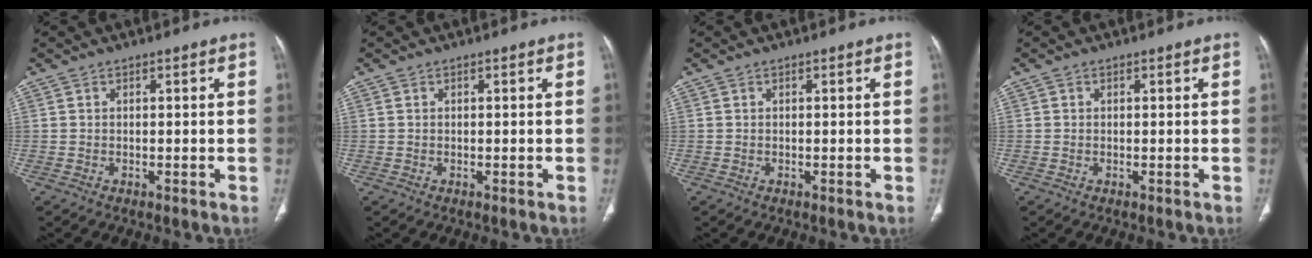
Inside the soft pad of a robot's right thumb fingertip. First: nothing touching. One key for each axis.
{"total": 0.0}
{"total": 0.0}
{"total": 0.0}